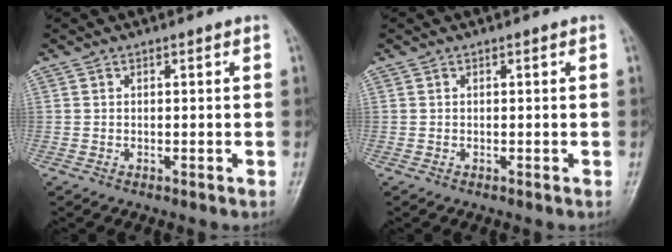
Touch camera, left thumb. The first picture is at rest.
{"total": 0.0}